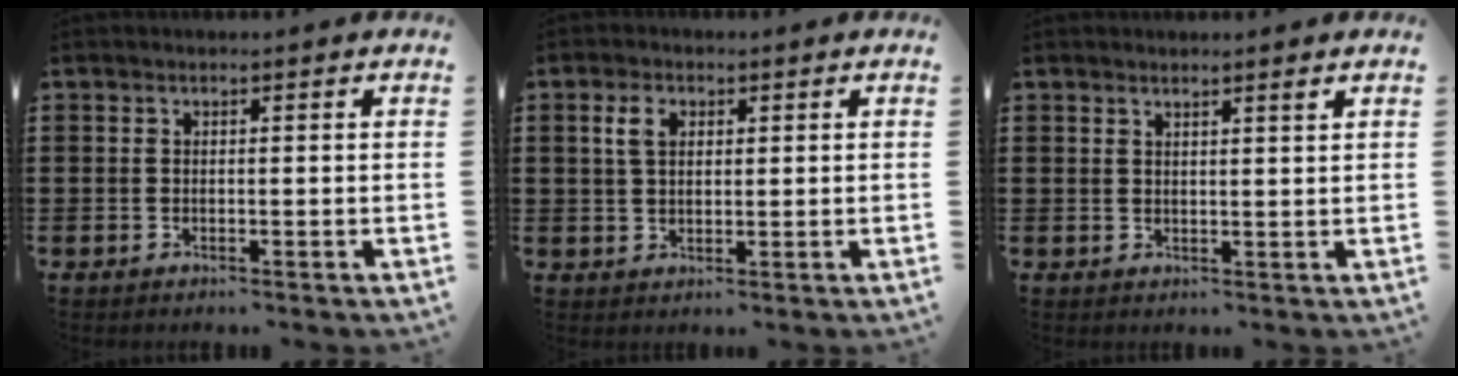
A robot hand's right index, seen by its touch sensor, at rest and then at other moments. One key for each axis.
{"total": 3.4, "fx": 1.2, "fy": 2.1, "fz": 2.4, "tx": -0.055, "ty": 0.011, "tz": 0.020}
{"total": 1.4, "fx": 1.3, "fy": 0.0, "fz": 0.6, "tx": -0.013, "ty": 0.001, "tz": 0.024}